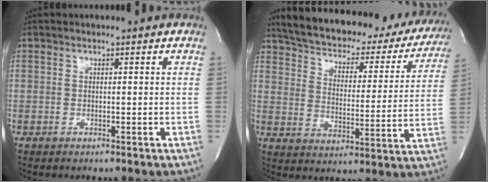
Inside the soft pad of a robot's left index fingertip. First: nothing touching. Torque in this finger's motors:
{"motor_torque": [1.08, -1.06, 0.23, 0.09]}